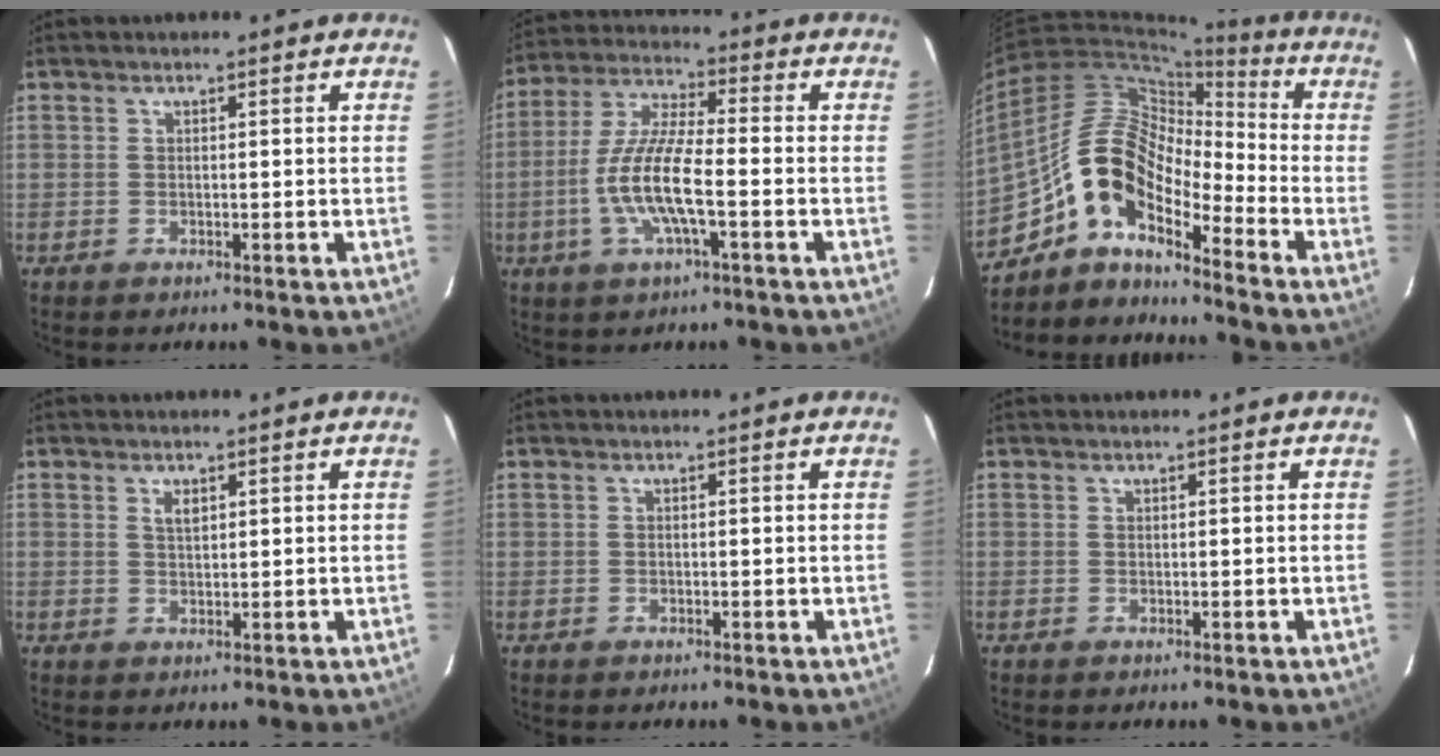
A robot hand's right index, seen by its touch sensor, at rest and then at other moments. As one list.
[{"total": 11.8, "force": [-3.2, 2.3, 11.1], "torque": [-0.234, -0.002, -0.066]}, {"total": 12.4, "force": [-8.1, 4.9, 7.9], "torque": [-0.135, 0.021, -0.173]}, {"total": 1.9, "force": [1.0, 0.9, 1.4], "torque": [-0.023, 0.001, 0.018]}, {"total": 0.0}, {"total": 0.0}]